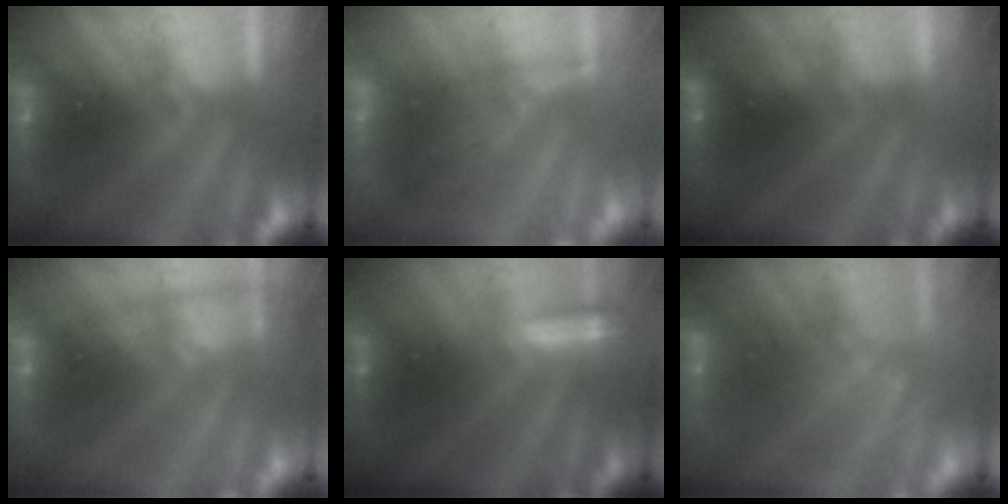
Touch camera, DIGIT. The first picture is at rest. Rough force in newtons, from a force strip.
{"total": 2.3}
{"total": 1.7}
{"total": 7.7}
{"total": 1.9}
{"total": 1.3}